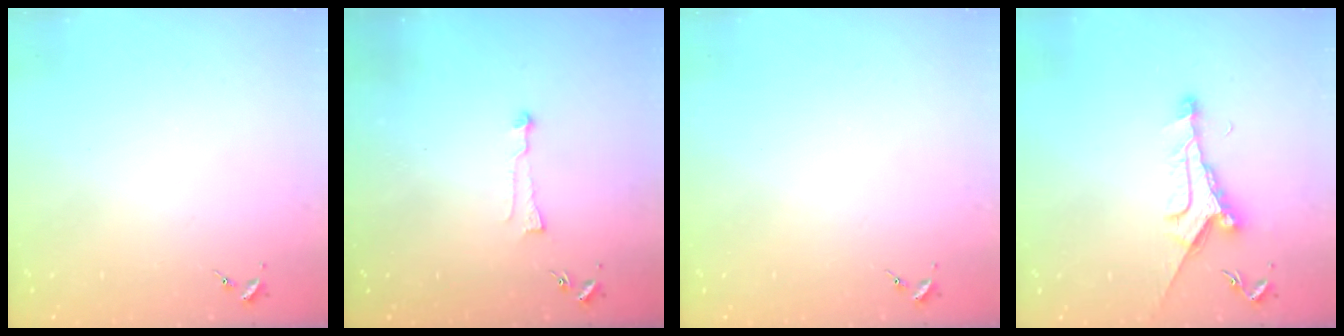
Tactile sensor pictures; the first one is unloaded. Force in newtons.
{"total": 5.4, "press": 5.4, "slide": 0.5}
{"total": 0.0}
{"total": 9.2, "press": 9.2, "slide": 0.5}